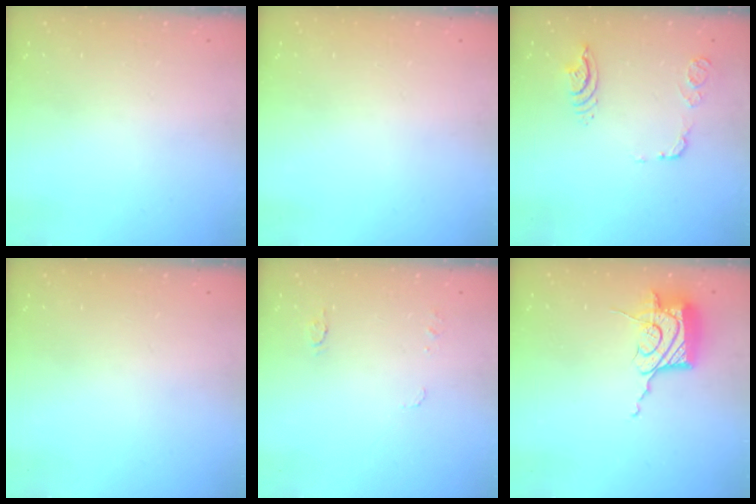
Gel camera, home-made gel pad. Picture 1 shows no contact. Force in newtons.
{"total": 0.0}
{"total": 10.8, "press": 10.7, "slide": 1.4}
{"total": 0.0}
{"total": 5.2, "press": 5.1, "slide": 0.5}
{"total": 17.2, "press": 17.1, "slide": 0.7}